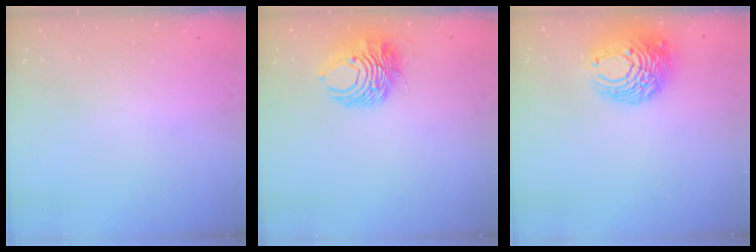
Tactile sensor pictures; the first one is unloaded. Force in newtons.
{"total": 10.2, "press": 10.1, "slide": 1.4}
{"total": 11.5, "press": 11.4, "slide": 1.3}